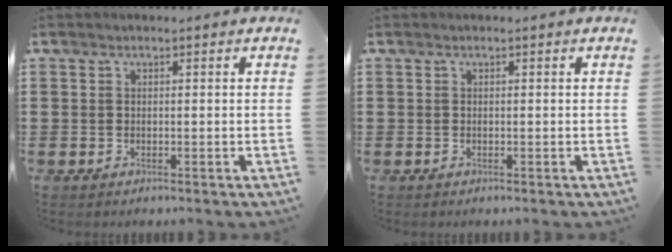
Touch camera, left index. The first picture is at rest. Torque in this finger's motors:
{"motor_torque": [-0.01, -0.01, 0.01, 0.00]}